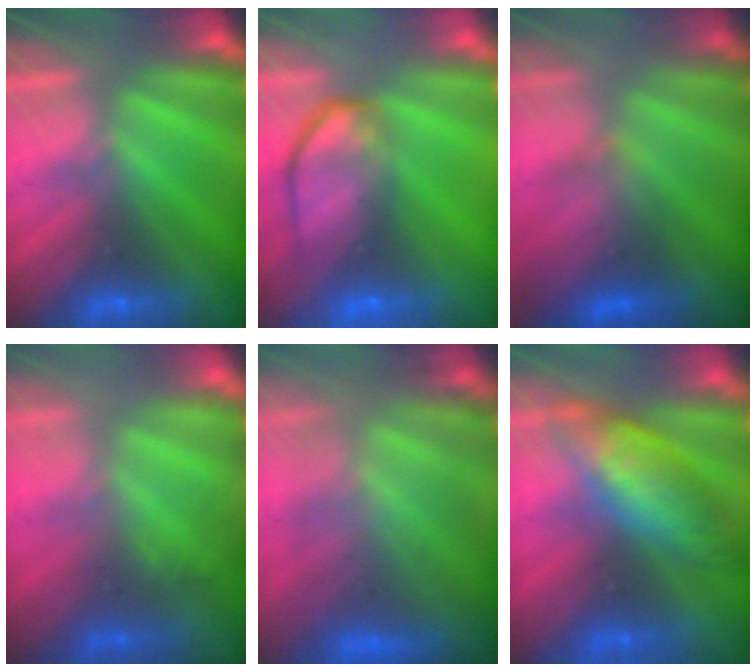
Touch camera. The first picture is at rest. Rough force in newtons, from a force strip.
{"total": 5.8}
{"total": 3.4}
{"total": 2.8}
{"total": 10.8}
{"total": 7.8}